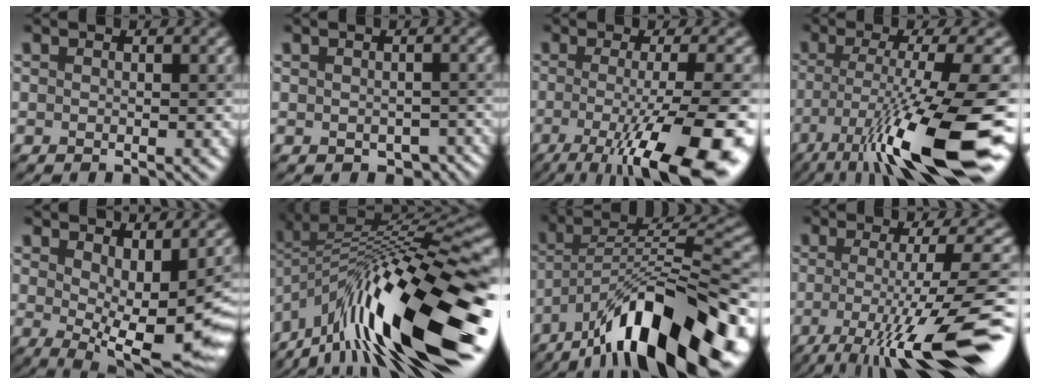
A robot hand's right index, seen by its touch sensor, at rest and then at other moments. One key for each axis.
{"total": 3.0, "fx": -1.5, "fy": 1.9, "fz": 1.7, "tx": -0.018, "ty": -0.017, "tz": -0.013}
{"total": 13.3, "fx": -4.9, "fy": 3.2, "fz": 11.9, "tx": -0.172, "ty": -0.020, "tz": -0.073}
{"total": 14.1, "fx": -6.6, "fy": 2.4, "fz": 12.2, "tx": -0.212, "ty": -0.017, "tz": -0.107}
{"total": 10.4, "fx": -0.6, "fy": 4.0, "fz": 9.5, "tx": -0.140, "ty": -0.019, "tz": 0.007}
{"total": 16.6, "fx": -6.8, "fy": 4.1, "fz": 14.6, "tx": -0.245, "ty": 0.030, "tz": -0.126}
{"total": 16.2, "fx": -10.0, "fy": 5.2, "fz": 11.6, "tx": -0.189, "ty": 0.016, "tz": -0.176}
{"total": 13.3, "fx": -5.6, "fy": 2.6, "fz": 11.7, "tx": -0.180, "ty": -0.009, "tz": -0.092}